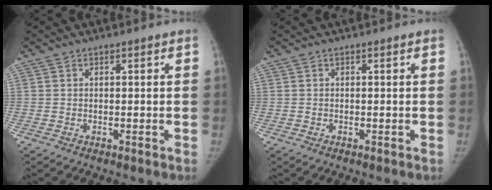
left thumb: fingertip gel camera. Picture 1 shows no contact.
{"total": 0.0}